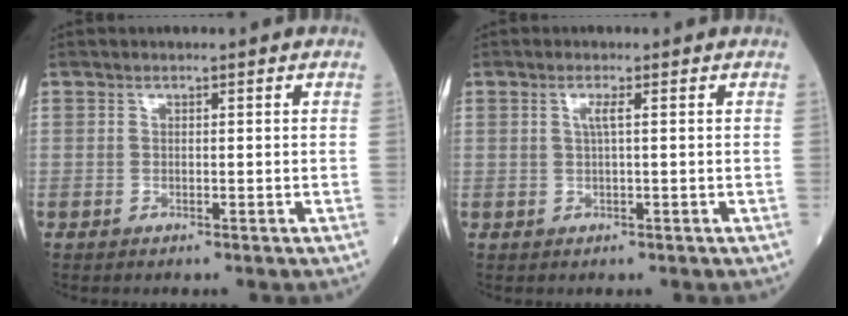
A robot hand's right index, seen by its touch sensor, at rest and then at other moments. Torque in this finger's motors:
{"motor_torque": [0.21, 0.14, 0.11, 0.04]}